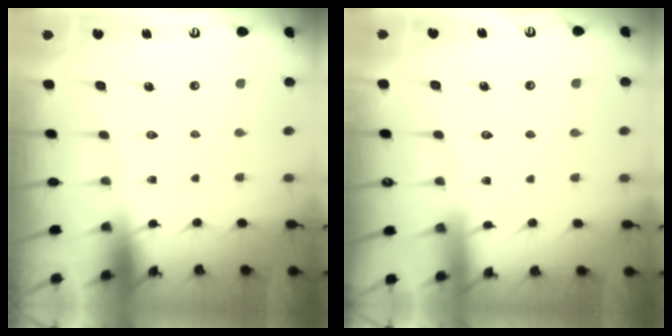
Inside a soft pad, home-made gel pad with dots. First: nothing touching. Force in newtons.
{"total": 5.2, "press": 5.1, "slide": 0.7}